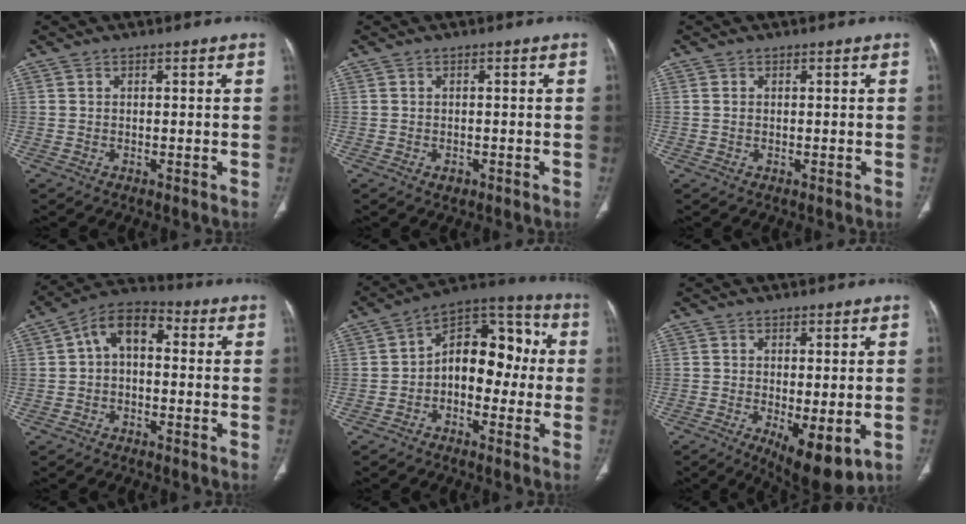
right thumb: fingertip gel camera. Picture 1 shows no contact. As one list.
[{"total": 1.4, "force": [-0.7, 1.0, 0.7], "torque": [-0.008, 0.003, -0.007]}, {"total": 0.6, "force": [0.1, 0.4, 0.4], "torque": [-0.012, 0.003, 0.003]}, {"total": 8.7, "force": [0.7, 5.5, 6.8], "torque": [-0.100, 0.032, -0.003]}, {"total": 13.8, "force": [-0.8, 8.9, 10.6], "torque": [-0.112, 0.052, -0.030]}, {"total": 9.4, "force": [-2.6, 3.6, 8.3], "torque": [-0.121, -0.021, -0.030]}]